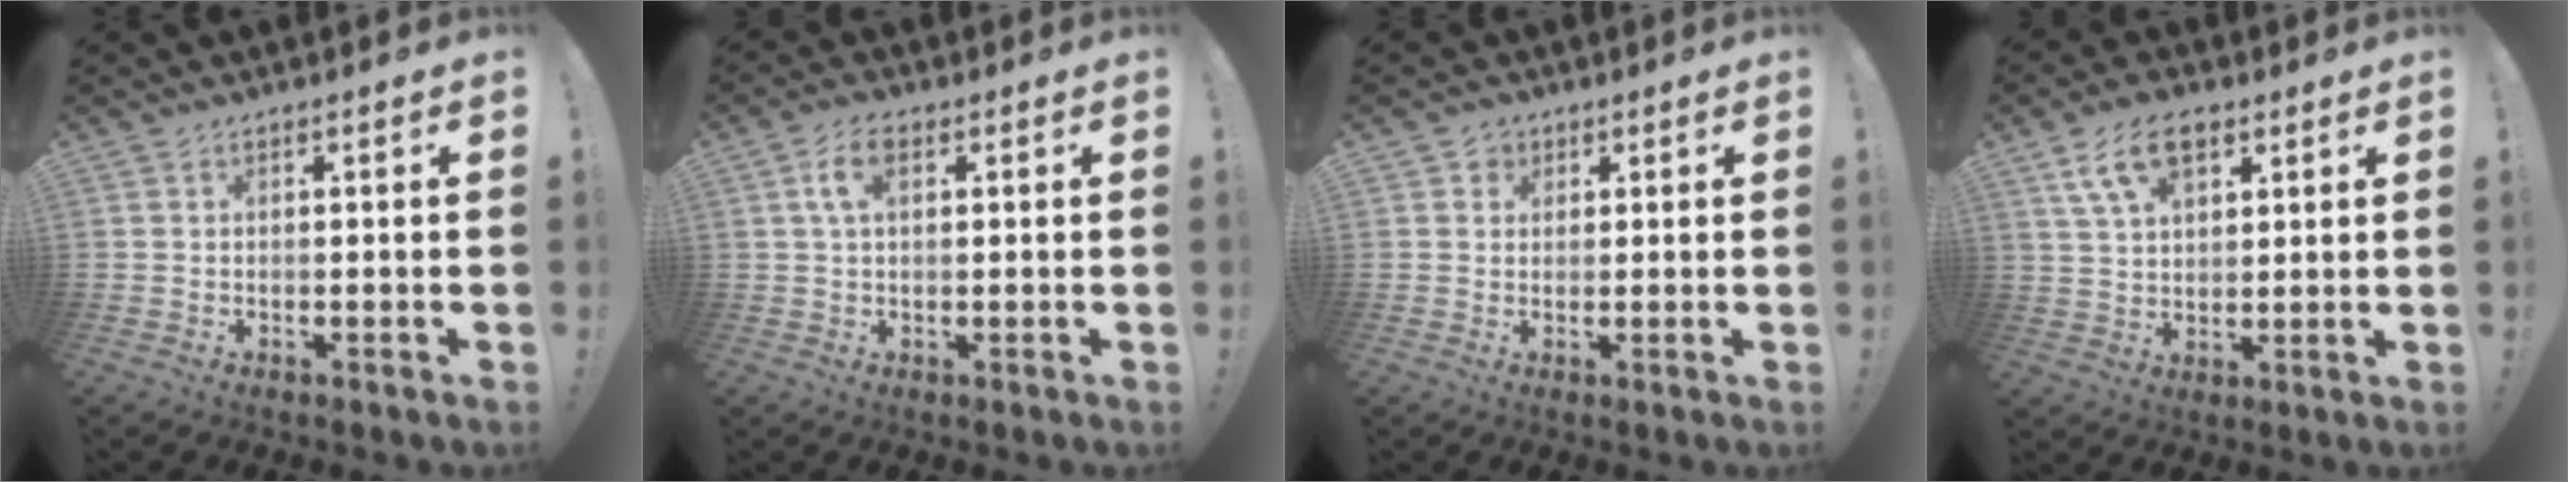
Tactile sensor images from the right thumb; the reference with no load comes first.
{"total": 5.9, "force": [2.0, 3.2, 4.5], "torque": [-0.077, 0.003, 0.034]}
{"total": 2.8, "force": [1.1, 2.6, 0.4], "torque": [0.000, -0.003, 0.019]}
{"total": 10.9, "force": [5.8, 6.3, 6.8], "torque": [-0.119, -0.003, 0.110]}